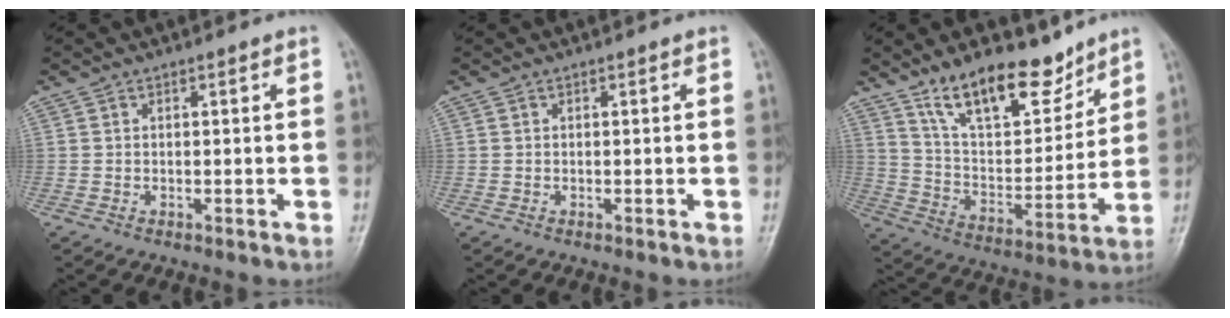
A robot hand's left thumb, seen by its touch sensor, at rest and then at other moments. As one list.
[{"total": 0.0}, {"total": 16.8, "force": [12.3, 6.8, 9.2], "torque": [-0.107, -0.080, 0.221]}]